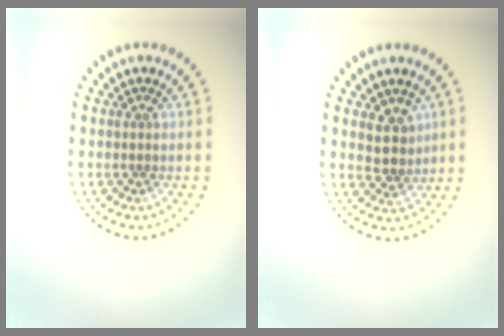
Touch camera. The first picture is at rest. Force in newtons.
{"total": 2.7, "press": 2.3, "slide": 1.4}